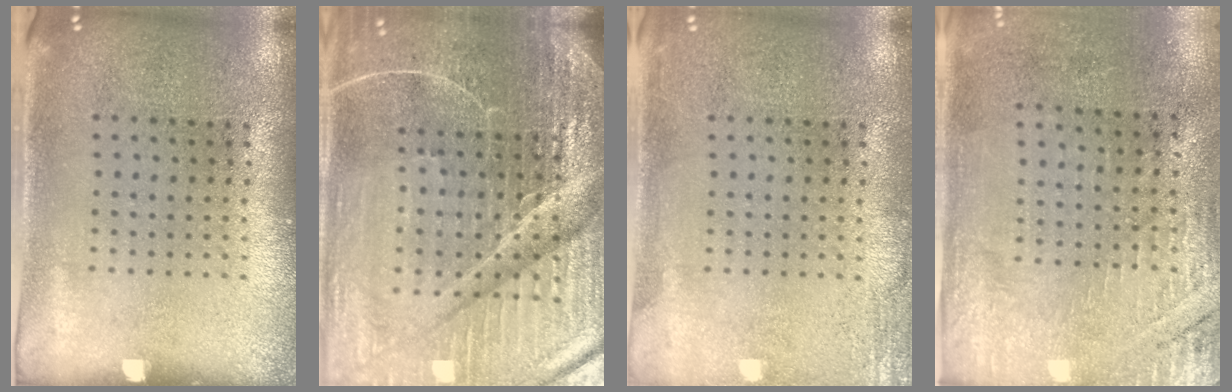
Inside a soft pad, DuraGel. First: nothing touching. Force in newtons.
{"total": 6.8, "press": 6.0, "slide": 3.2}
{"total": 2.2, "press": 2.2, "slide": 0.4}
{"total": 2.8, "press": 2.5, "slide": 1.2}